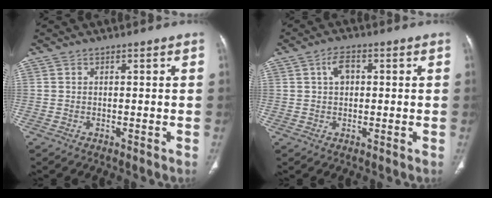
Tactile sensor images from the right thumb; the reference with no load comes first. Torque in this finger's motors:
{"motor_torque": [0.01, 0.10, 0.00, -0.09, 0.02]}